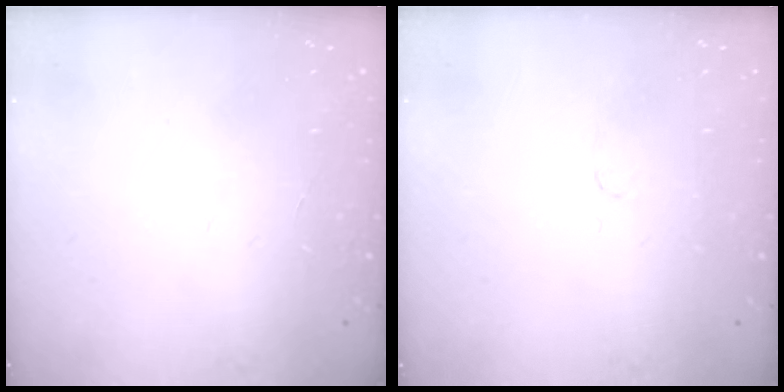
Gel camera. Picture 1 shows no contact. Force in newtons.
{"total": 2.8, "press": 2.8, "slide": 0.4}